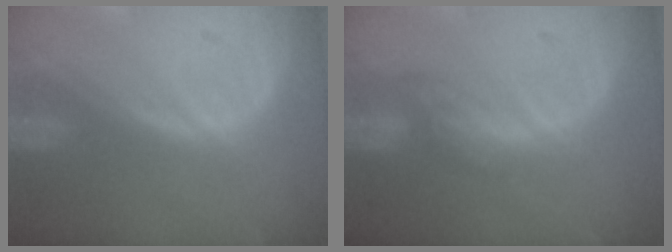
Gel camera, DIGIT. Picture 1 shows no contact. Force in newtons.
{"total": 4.4, "press": 4.3, "slide": 1.1}